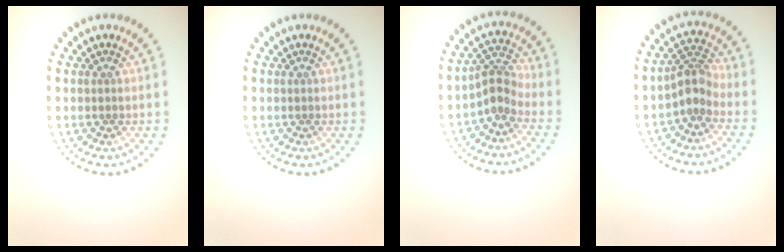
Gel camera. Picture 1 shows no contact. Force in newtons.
{"total": 0.0}
{"total": 2.4, "press": 1.7, "slide": 1.7}
{"total": 2.5, "press": 1.9, "slide": 1.6}